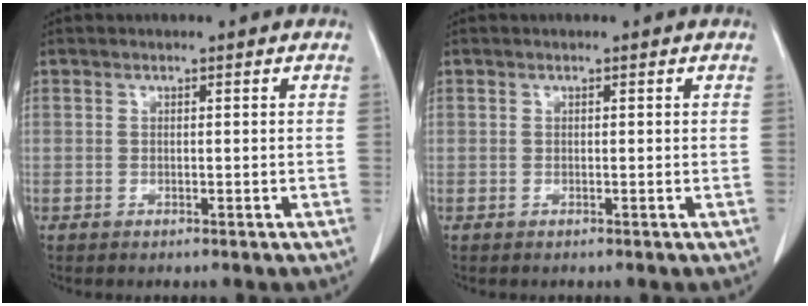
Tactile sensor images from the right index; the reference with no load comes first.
{"total": 0.0}